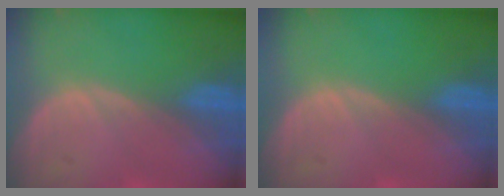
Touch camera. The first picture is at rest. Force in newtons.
{"total": 0.0}